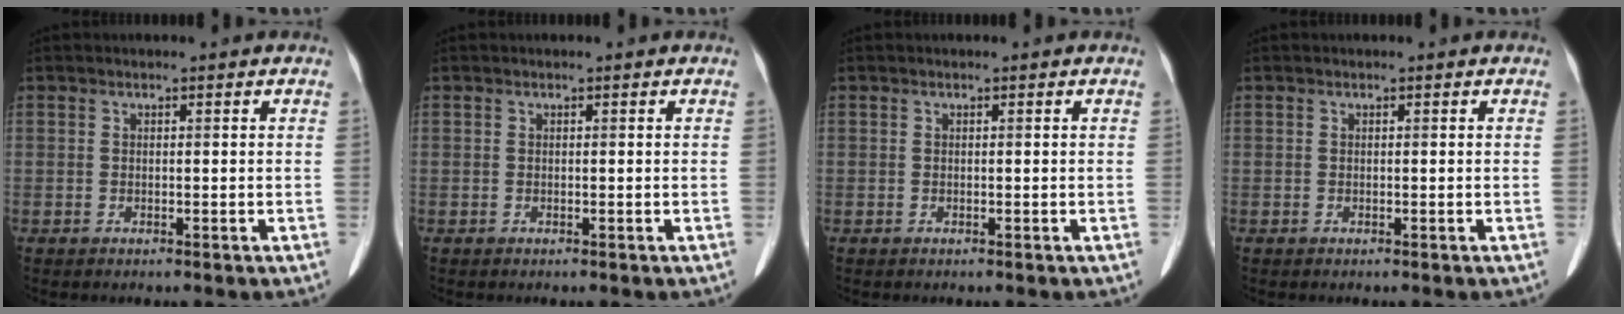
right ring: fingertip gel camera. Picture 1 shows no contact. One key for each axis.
{"total": 0.0}
{"total": 0.0}
{"total": 0.0}